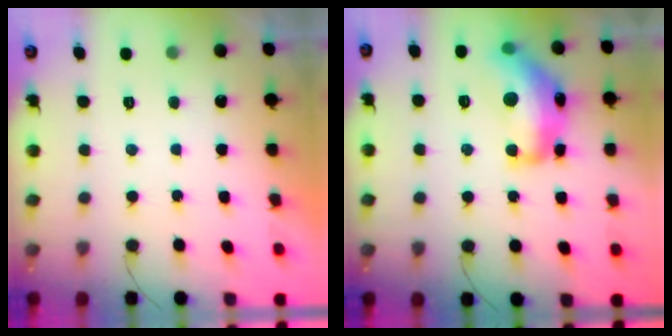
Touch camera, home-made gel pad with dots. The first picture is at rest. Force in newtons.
{"total": 17.1, "press": 17.1, "slide": 1.0}